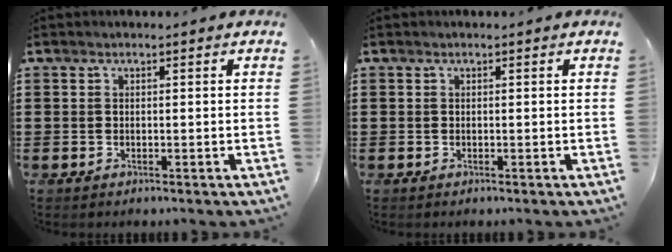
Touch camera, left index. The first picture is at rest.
{"total": 0.0}